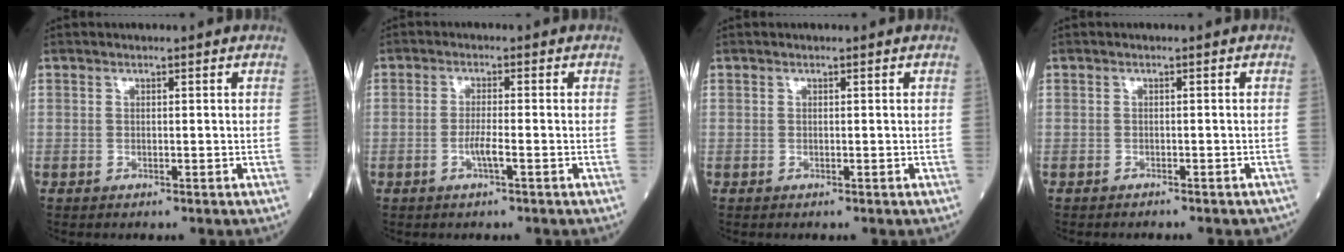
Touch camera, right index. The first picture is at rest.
{"total": 2.5, "force": [-1.0, -0.1, 2.3], "torque": [-0.046, -0.002, -0.021]}
{"total": 0.0}
{"total": 5.5, "force": [-4.8, 1.7, 1.9], "torque": [-0.021, -0.004, -0.051]}